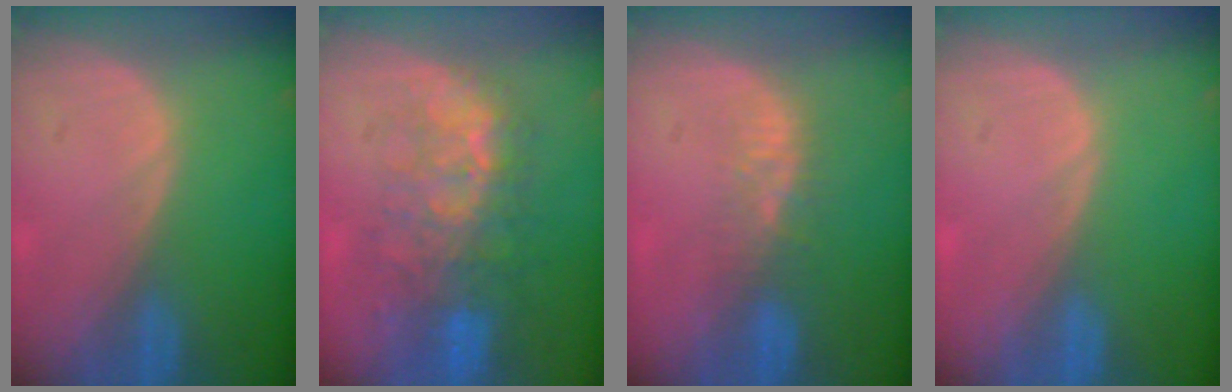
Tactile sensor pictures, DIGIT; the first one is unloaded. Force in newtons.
{"total": 9.7, "press": 8.8, "slide": 4.0}
{"total": 4.3, "press": 3.6, "slide": 2.3}
{"total": 0.0}